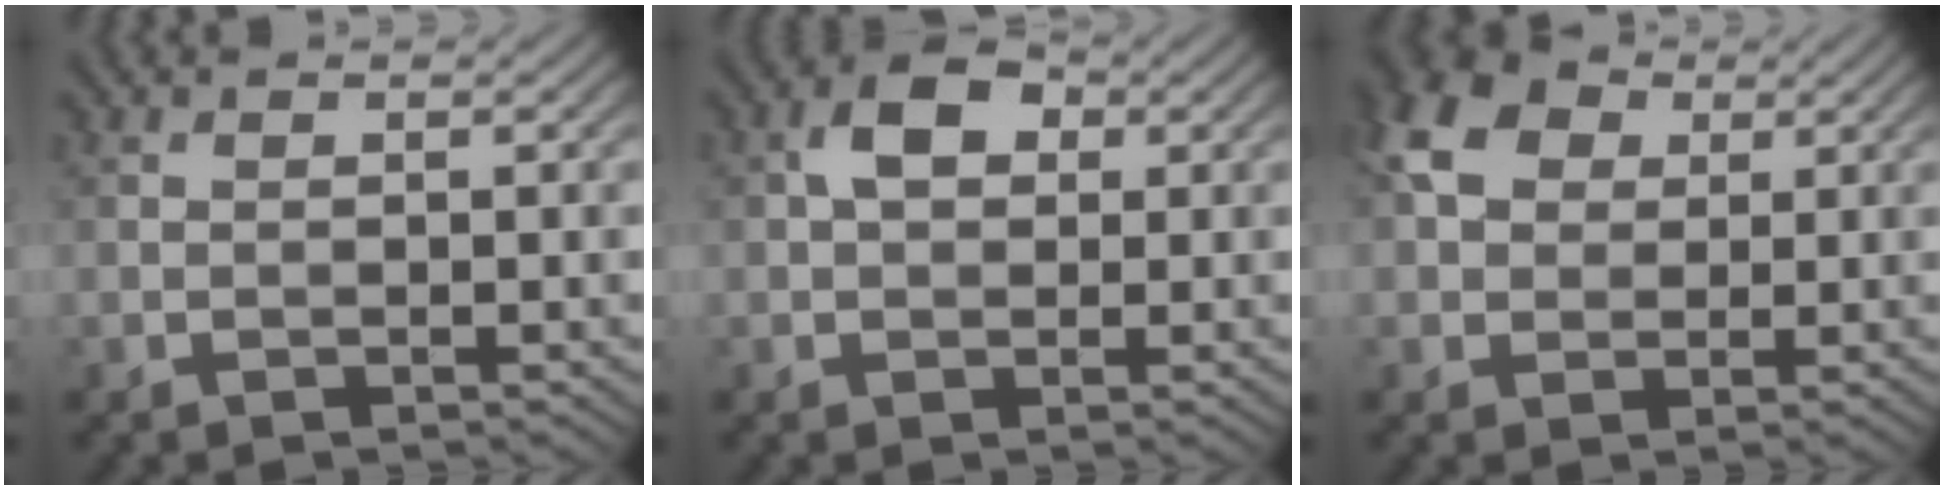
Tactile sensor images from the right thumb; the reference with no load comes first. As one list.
[{"total": 4.2, "force": [0.9, 2.9, 2.9], "torque": [-0.055, 0.009, 0.008]}, {"total": 7.3, "force": [2.4, 5.6, 4.1], "torque": [-0.106, 0.018, 0.038]}]